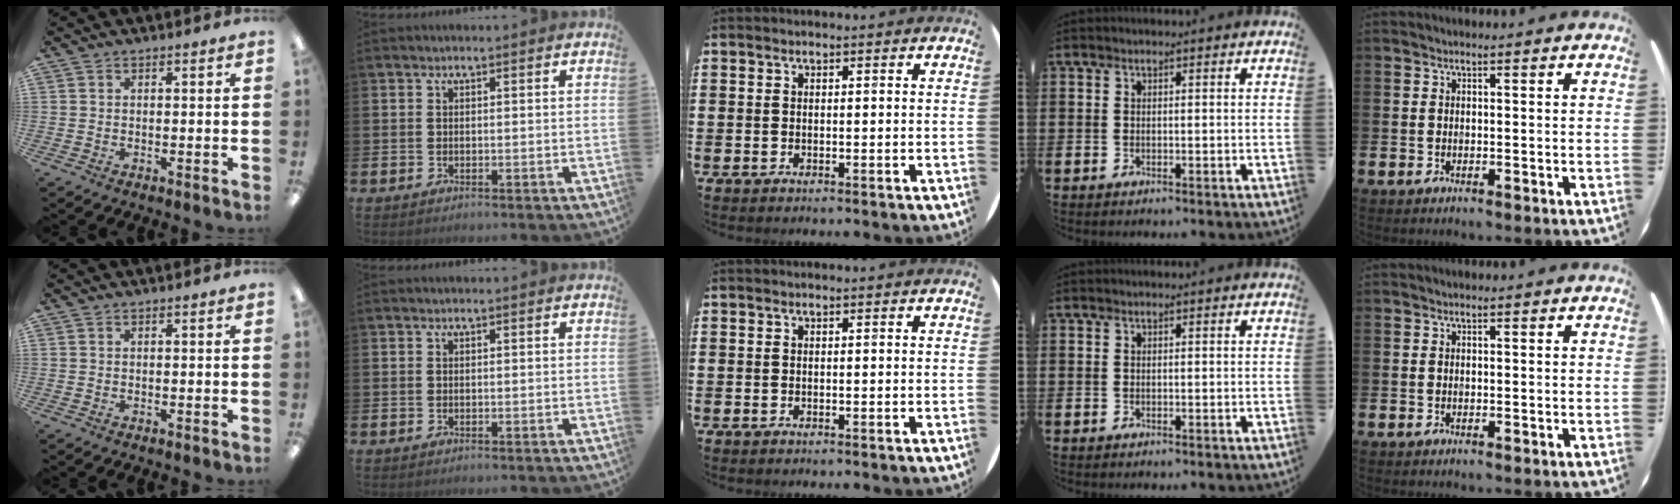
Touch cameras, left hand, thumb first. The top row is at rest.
{}